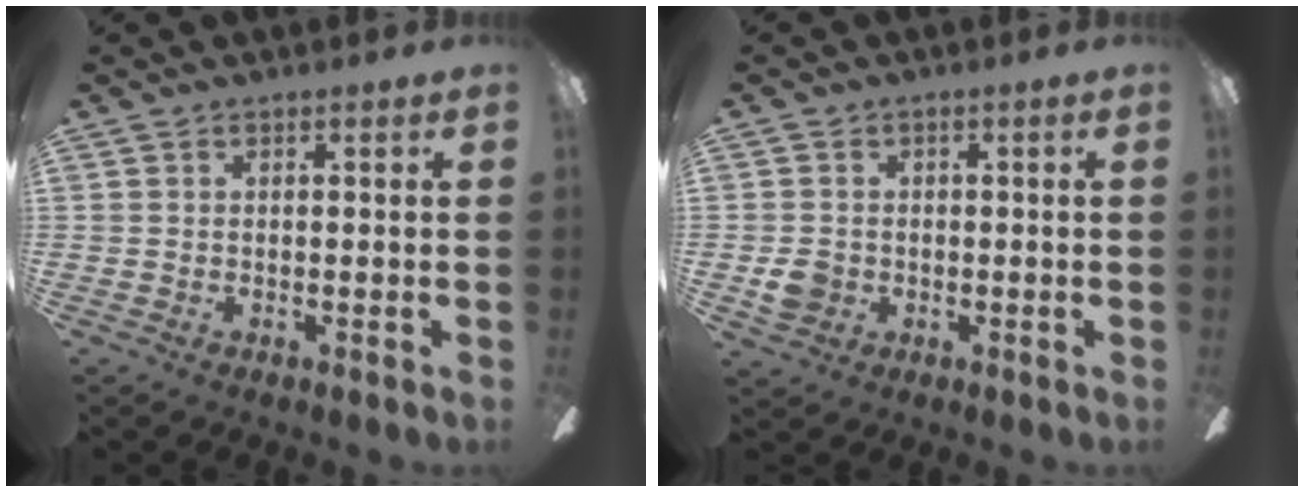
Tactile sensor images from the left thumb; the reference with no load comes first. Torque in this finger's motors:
{"motor_torque": [-0.51, 0.57, 0.08, -0.15, 0.00]}